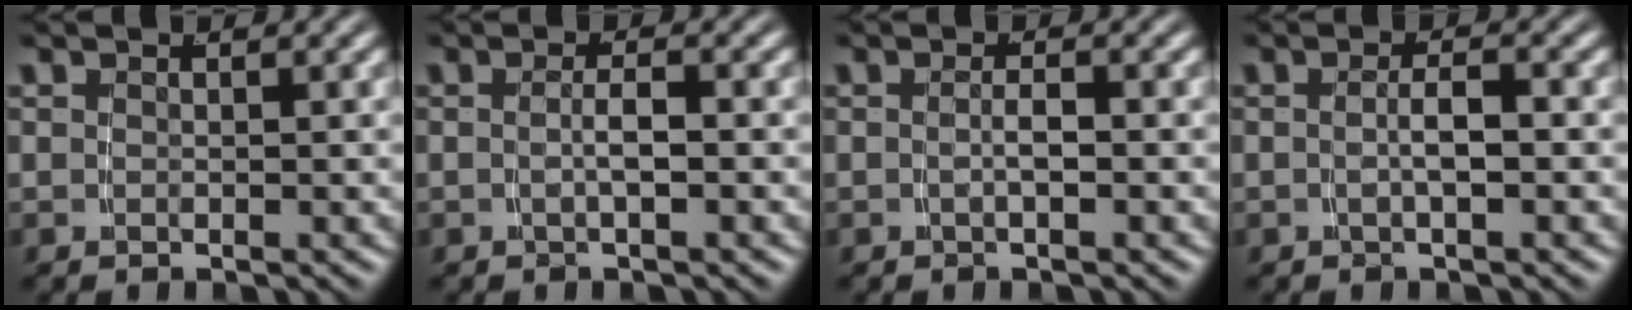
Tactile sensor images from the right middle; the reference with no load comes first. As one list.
[{"total": 1.6, "force": [-0.7, -0.3, 1.4], "torque": [-0.021, -0.001, -0.008]}, {"total": 1.3, "force": [-0.6, -0.3, 1.1], "torque": [-0.016, -0.001, -0.007]}, {"total": 1.8, "force": [-0.7, -0.2, 1.7], "torque": [-0.024, 0.001, -0.009]}]